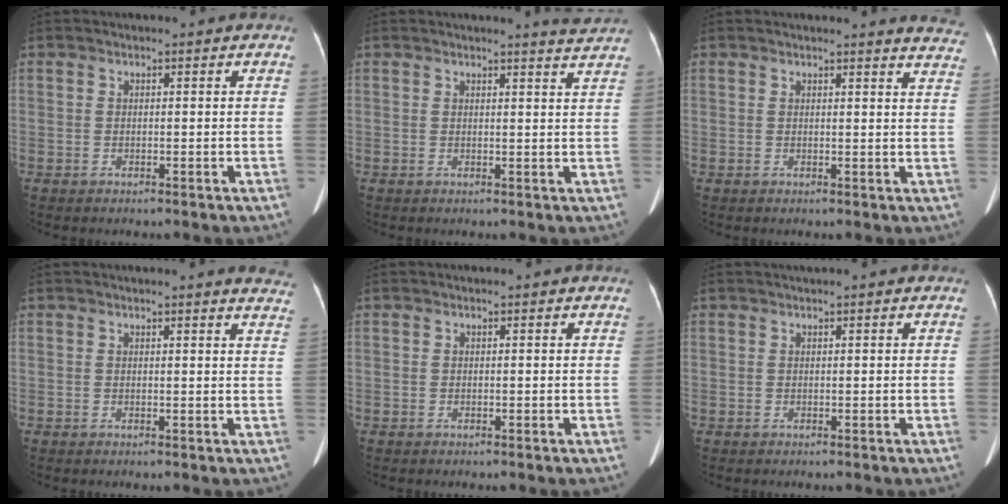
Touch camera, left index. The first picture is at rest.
{"total": 3.1, "force": [2.9, -0.8, 0.6], "torque": [-0.012, -0.016, 0.022]}
{"total": 7.8, "force": [7.7, 0.3, 1.2], "torque": [0.006, -0.051, 0.049]}
{"total": 7.1, "force": [6.7, 0.4, 2.0], "torque": [-0.010, -0.026, 0.044]}
{"total": 0.0}
{"total": 0.5, "force": [0.4, -0.1, 0.3], "torque": [-0.007, 0.005, 0.011]}